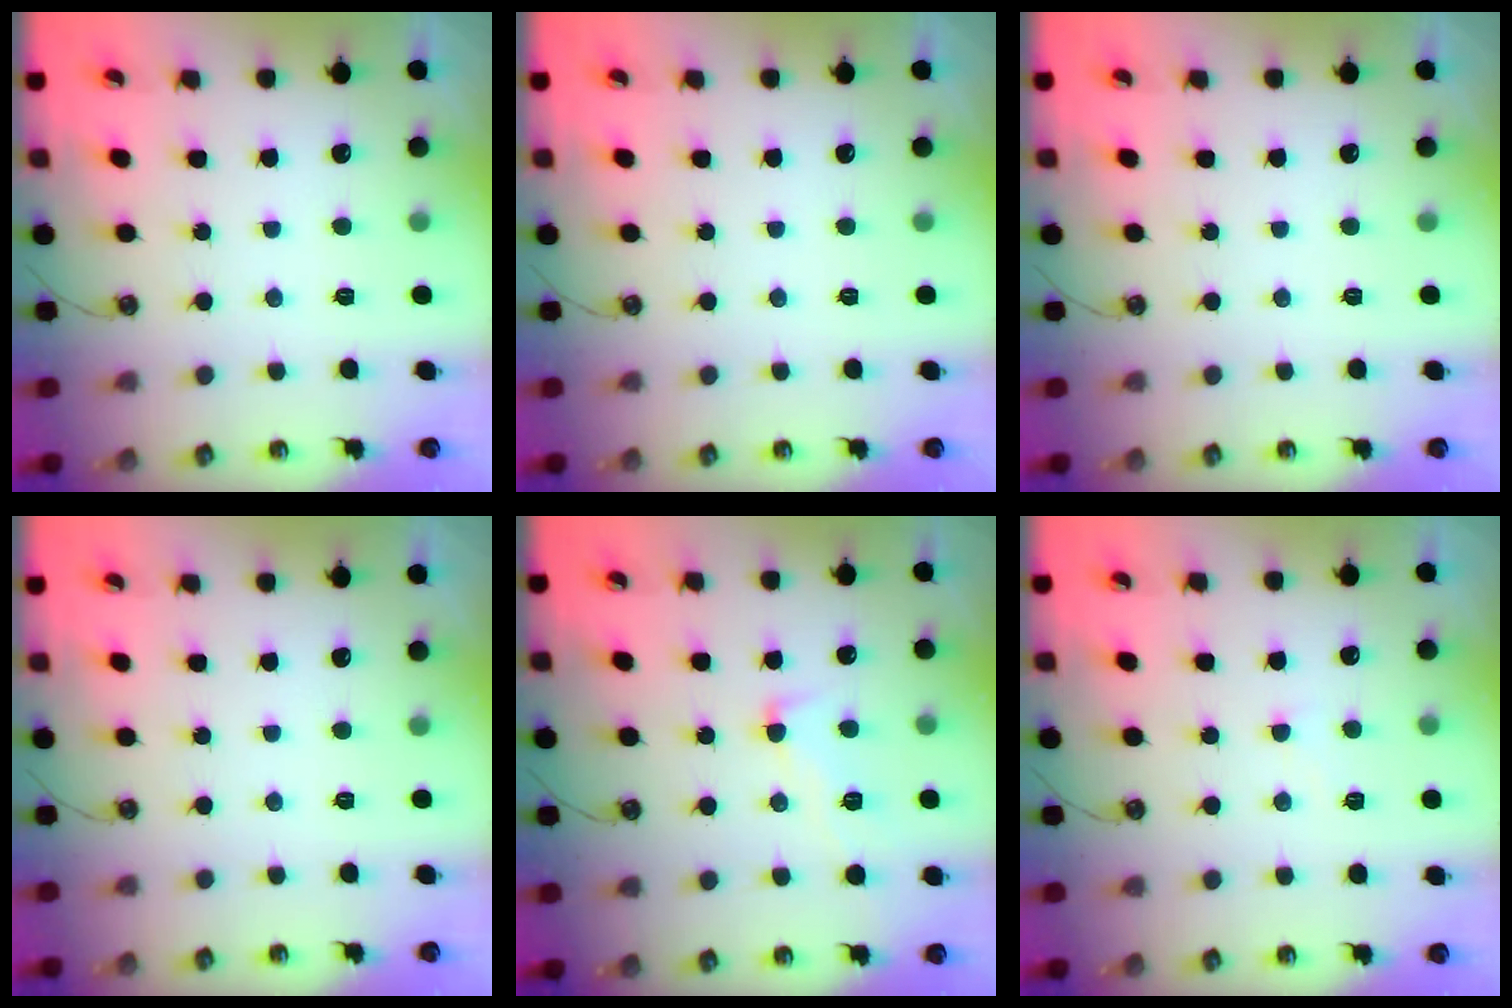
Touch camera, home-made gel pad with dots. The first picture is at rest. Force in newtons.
{"total": 0.0}
{"total": 0.0}
{"total": 0.0}
{"total": 3.3, "press": 3.2, "slide": 1.0}
{"total": 4.9, "press": 4.9, "slide": 0.4}